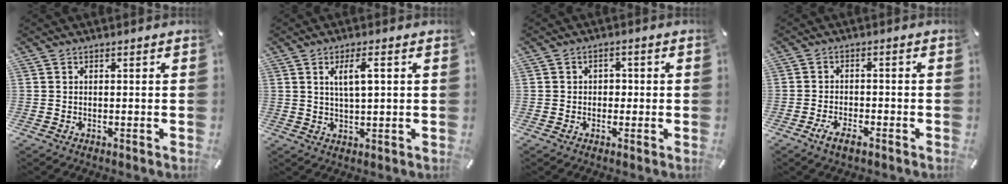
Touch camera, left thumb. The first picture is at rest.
{"total": 5.6, "force": [1.8, 1.3, 5.1], "torque": [-0.103, -0.004, 0.025]}
{"total": 2.2, "force": [-0.5, 2.0, 0.8], "torque": [-0.008, 0.006, -0.016]}
{"total": 4.0, "force": [-2.5, 1.6, 2.7], "torque": [-0.056, 0.007, -0.048]}